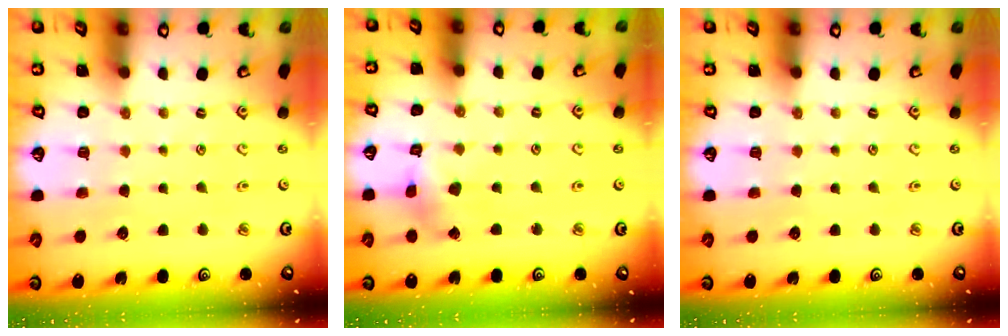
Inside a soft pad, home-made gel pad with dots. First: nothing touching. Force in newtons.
{"total": 5.0, "press": 5.0, "slide": 0.5}
{"total": 0.0}